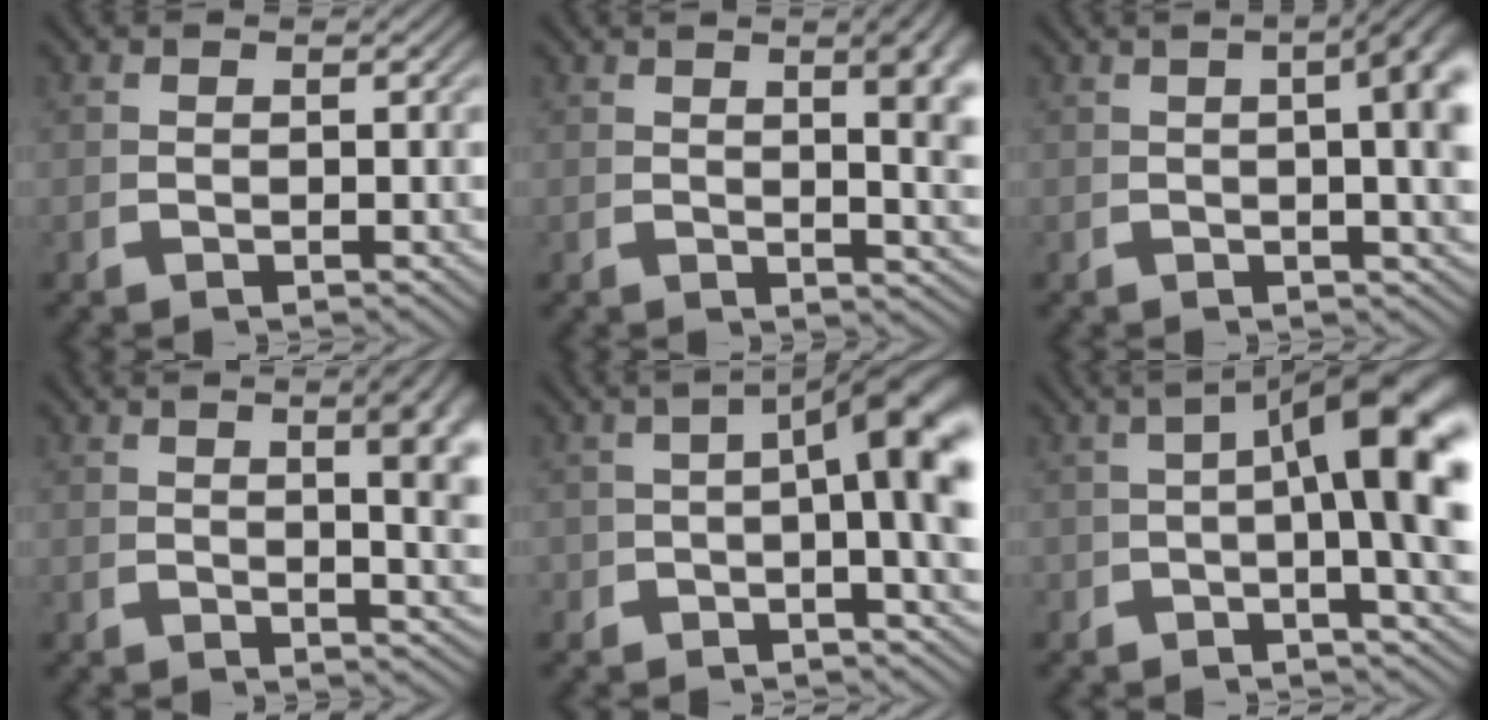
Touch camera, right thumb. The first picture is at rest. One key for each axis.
{"total": 5.7, "fx": 1.6, "fy": 1.8, "fz": 5.2, "tx": -0.053, "ty": 0.002, "tz": 0.027}
{"total": 8.7, "fx": 2.2, "fy": 3.9, "fz": 7.5, "tx": -0.065, "ty": 0.030, "tz": 0.016}
{"total": 6.3, "fx": 1.7, "fy": 2.1, "fz": 5.7, "tx": -0.056, "ty": 0.005, "tz": 0.028}
{"total": 7.1, "fx": 0.6, "fy": 2.6, "fz": 6.5, "tx": -0.083, "ty": 0.007, "tz": -0.001}
{"total": 10.5, "fx": 0.9, "fy": 3.9, "fz": 9.7, "tx": -0.121, "ty": 0.007, "tz": 0.005}